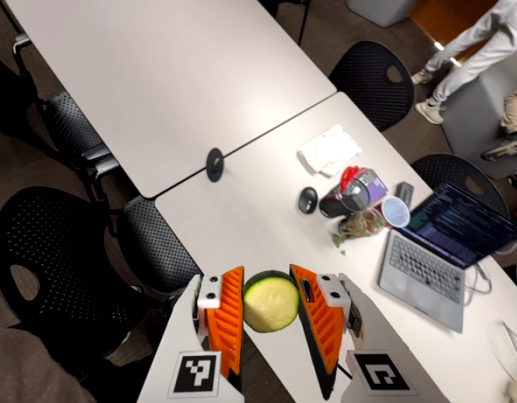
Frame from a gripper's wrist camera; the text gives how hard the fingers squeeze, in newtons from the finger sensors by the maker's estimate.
{"total": 11.8, "left": 12.0, "right": 11.6}